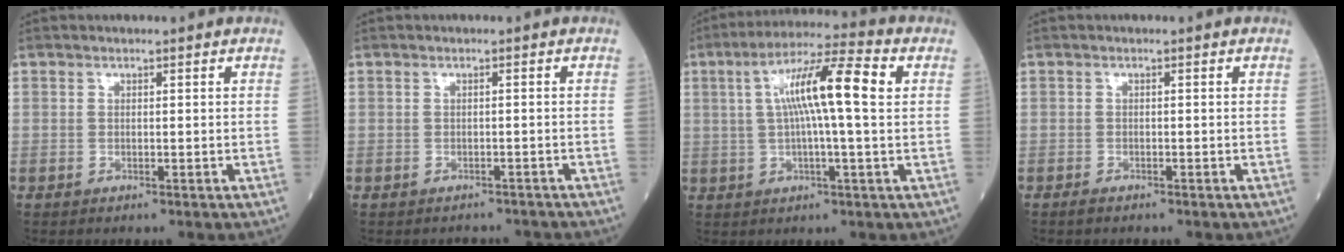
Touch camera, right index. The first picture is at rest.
{"total": 2.9, "force": [-2.7, 0.9, 0.1], "torque": [0.004, 0.003, -0.033]}
{"total": 12.0, "force": [2.3, 0.5, 11.8], "torque": [-0.208, 0.025, 0.034]}
{"total": 0.9, "force": [-0.8, 0.2, 0.3], "torque": [-0.013, -0.002, -0.014]}